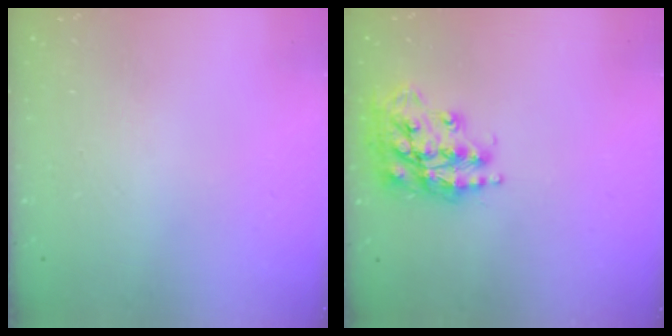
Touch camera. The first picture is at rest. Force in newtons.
{"total": 18.7, "press": 18.6, "slide": 1.6}